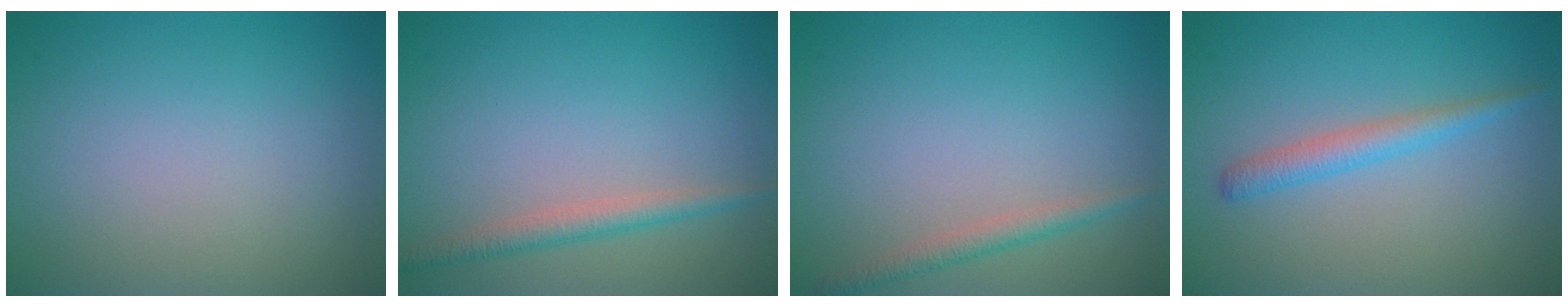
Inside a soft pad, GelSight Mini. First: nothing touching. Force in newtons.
{"total": 2.1, "press": 2.1, "slide": 0.1}
{"total": 1.6, "press": 1.6, "slide": 0.0}
{"total": 2.2, "press": 2.2, "slide": 0.2}